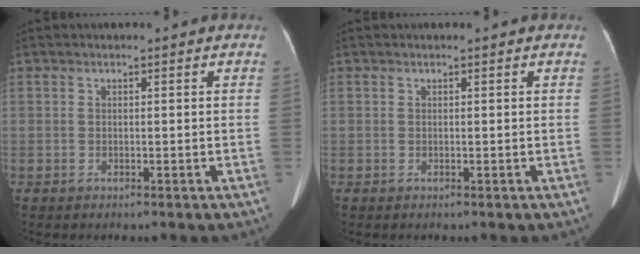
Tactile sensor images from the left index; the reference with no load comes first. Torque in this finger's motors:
{"motor_torque": [-0.36, -0.01, 0.03, 0.01]}